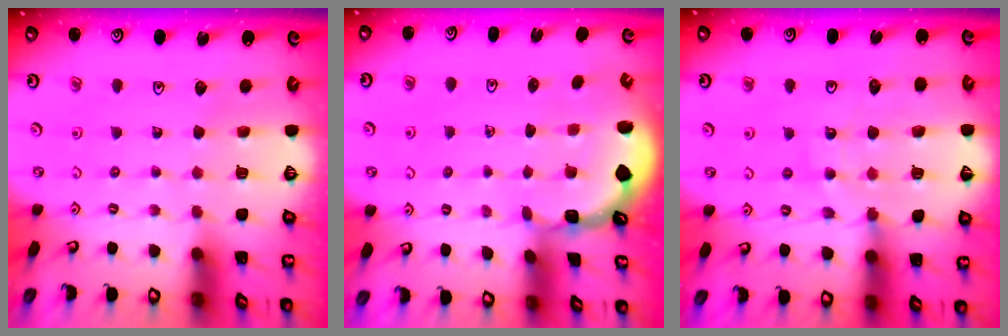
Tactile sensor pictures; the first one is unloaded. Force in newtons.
{"total": 1.1, "press": 1.1, "slide": 0.1}
{"total": 11.7, "press": 11.6, "slide": 1.5}